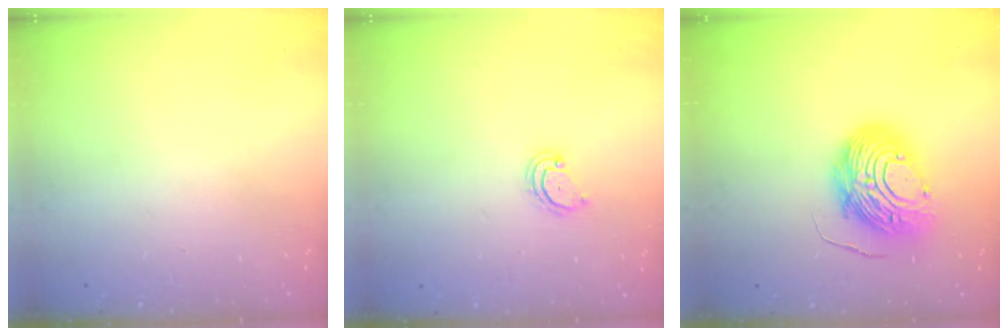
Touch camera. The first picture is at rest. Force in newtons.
{"total": 2.8, "press": 2.8, "slide": 0.2}
{"total": 12.8, "press": 12.7, "slide": 1.1}